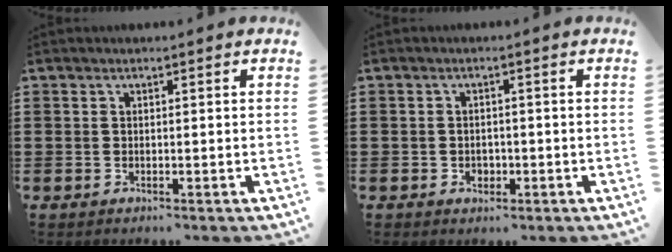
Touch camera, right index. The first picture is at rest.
{"total": 1.4, "force": [-0.5, 1.3, 0.5], "torque": [-0.011, 0.002, -0.011]}